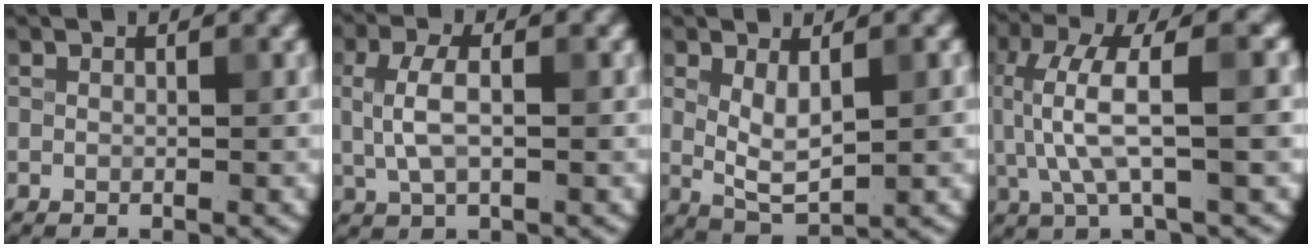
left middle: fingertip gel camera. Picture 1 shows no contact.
{"total": 3.6, "force": [0.2, 1.6, 3.3], "torque": [-0.074, 0.003, 0.004]}
{"total": 3.5, "force": [0.7, 1.1, 3.2], "torque": [-0.065, -0.007, 0.018]}
{"total": 7.3, "force": [0.8, 2.0, 6.9], "torque": [-0.144, 0.009, 0.014]}